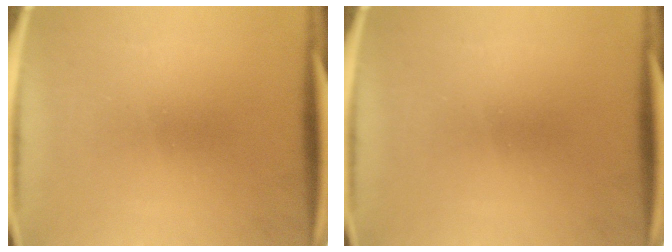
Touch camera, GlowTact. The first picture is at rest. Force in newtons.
{"total": 0.0}